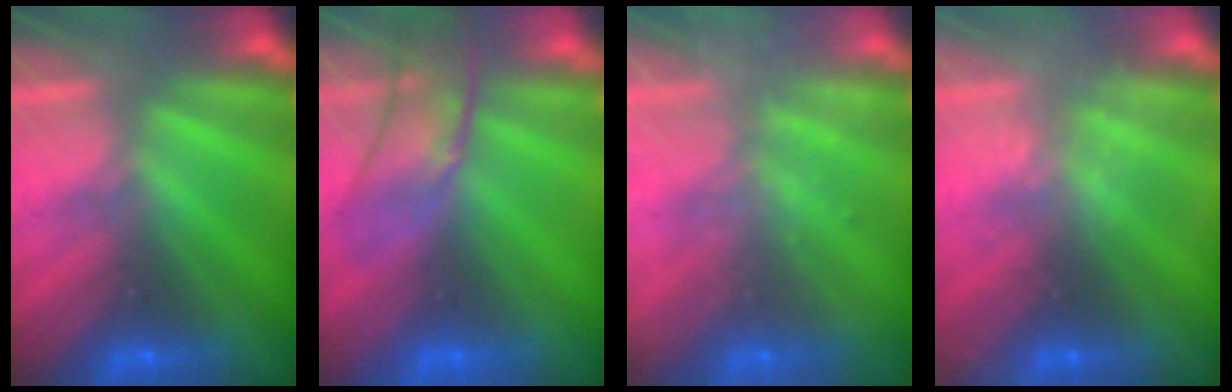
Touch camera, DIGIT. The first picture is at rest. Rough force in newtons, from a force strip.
{"total": 2.9}
{"total": 1.5}
{"total": 2.2}